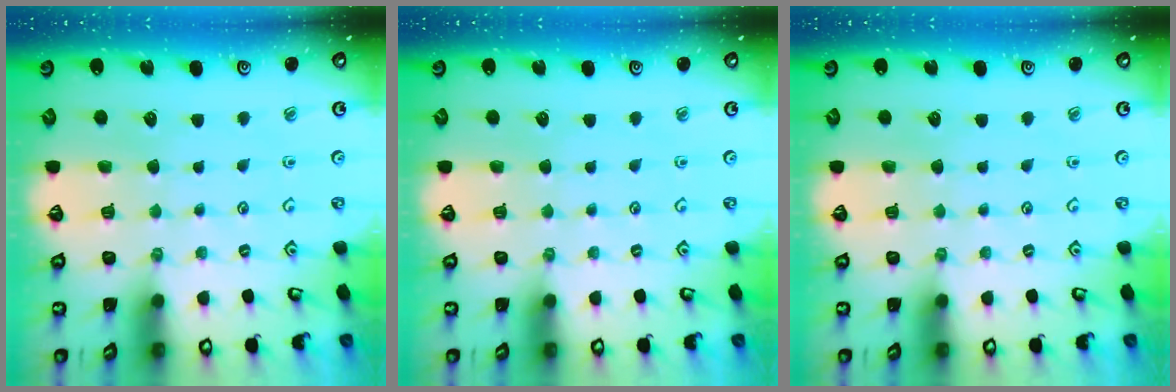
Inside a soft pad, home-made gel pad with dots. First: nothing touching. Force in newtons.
{"total": 0.0}
{"total": 0.0}